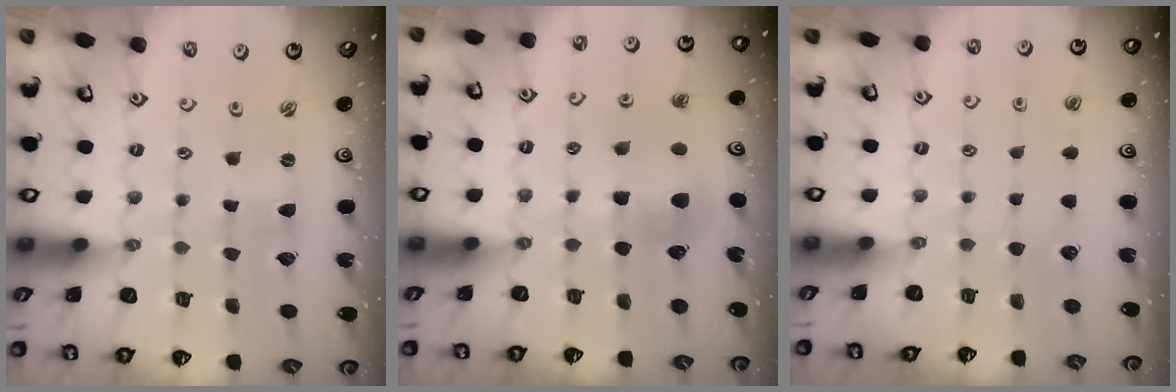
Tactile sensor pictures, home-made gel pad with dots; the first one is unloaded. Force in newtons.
{"total": 6.5, "press": 6.5, "slide": 0.5}
{"total": 0.0}